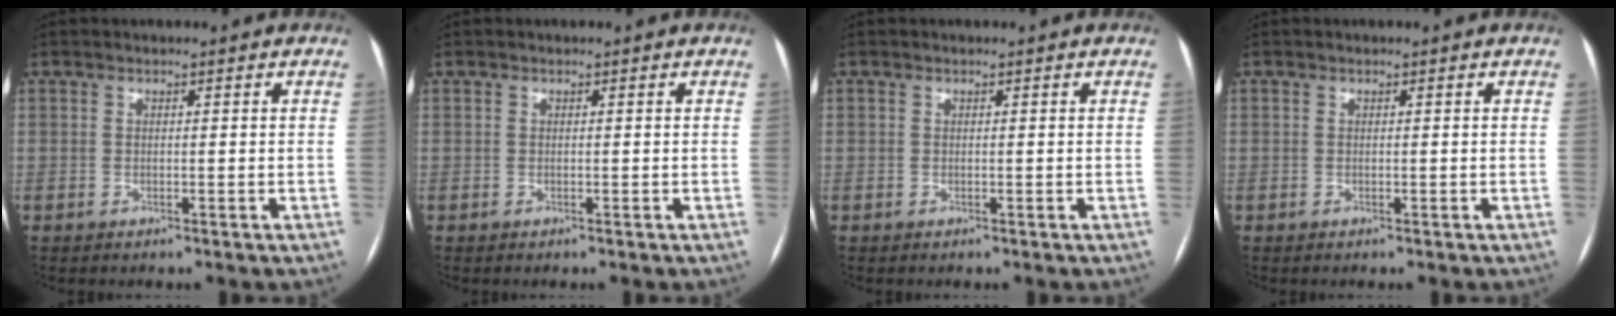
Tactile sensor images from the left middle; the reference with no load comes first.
{"total": 0.0}
{"total": 0.0}
{"total": 0.0}